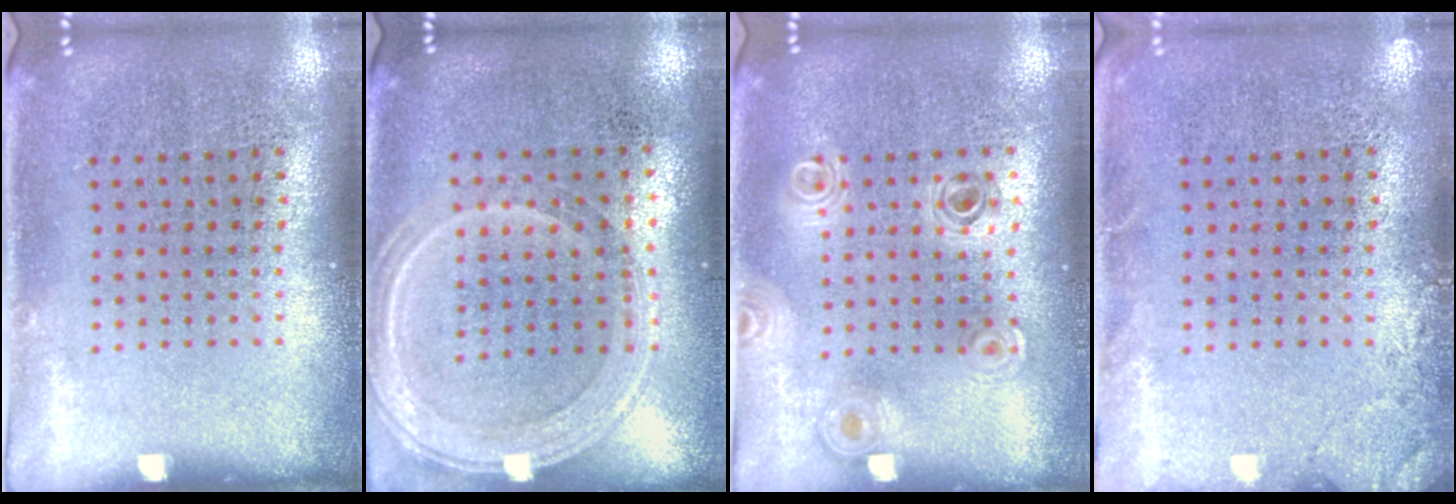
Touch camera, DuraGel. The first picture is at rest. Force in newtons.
{"total": 1.2, "press": 1.2, "slide": 0.4}
{"total": 0.5, "press": 0.5, "slide": 0.1}
{"total": 1.7, "press": 1.7, "slide": 0.3}